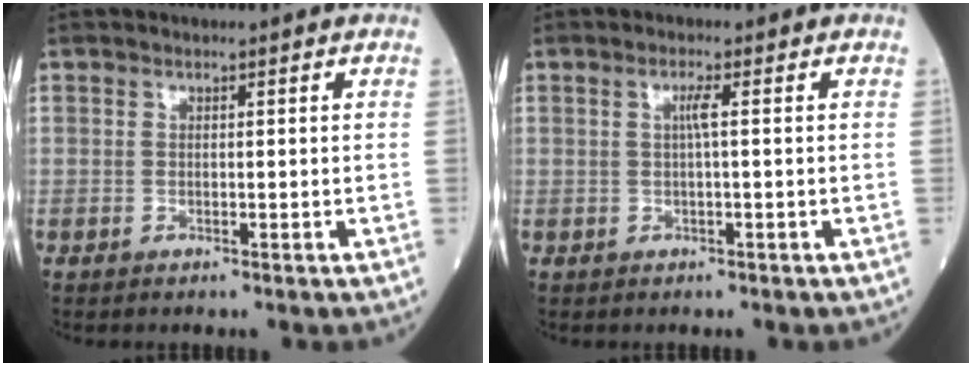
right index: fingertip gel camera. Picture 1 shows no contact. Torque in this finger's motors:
{"motor_torque": [0.32, 0.04, 0.09, 0.01]}